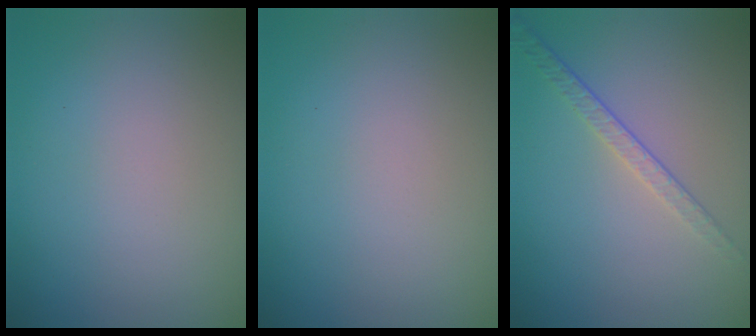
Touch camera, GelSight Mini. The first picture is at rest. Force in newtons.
{"total": 0.0}
{"total": 1.9, "press": 1.4, "slide": 1.3}